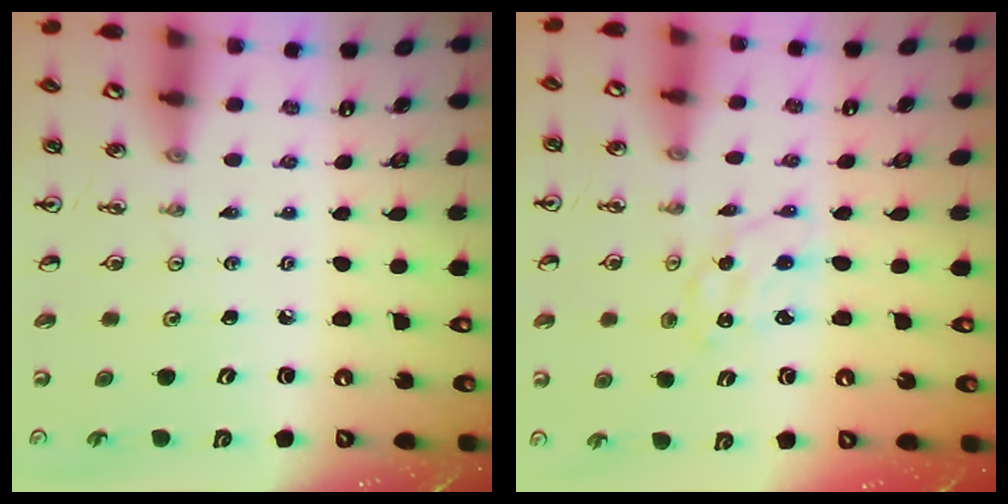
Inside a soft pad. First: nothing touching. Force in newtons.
{"total": 1.2, "press": 1.2, "slide": 0.3}